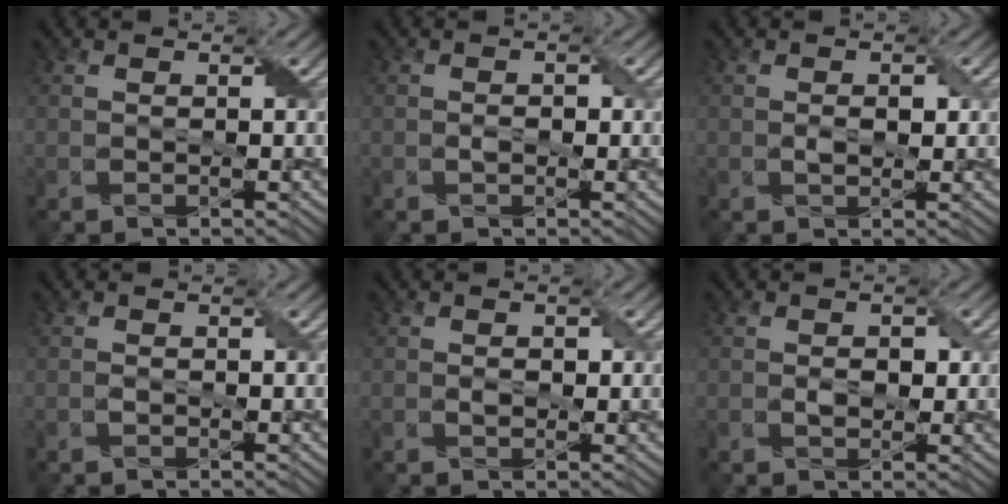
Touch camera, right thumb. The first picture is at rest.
{"total": 1.1, "force": [-0.3, 0.7, 0.9], "torque": [-0.015, 0.002, -0.006]}
{"total": 1.7, "force": [0.0, 0.9, 1.4], "torque": [-0.027, -0.001, 0.001]}
{"total": 0.7, "force": [-0.2, 0.4, 0.5], "torque": [-0.011, 0.001, -0.003]}
{"total": 1.3, "force": [-0.1, 0.8, 0.9], "torque": [-0.016, -0.002, -0.001]}
{"total": 1.9, "force": [-0.1, 1.2, 1.4], "torque": [-0.027, -0.003, 0.000]}